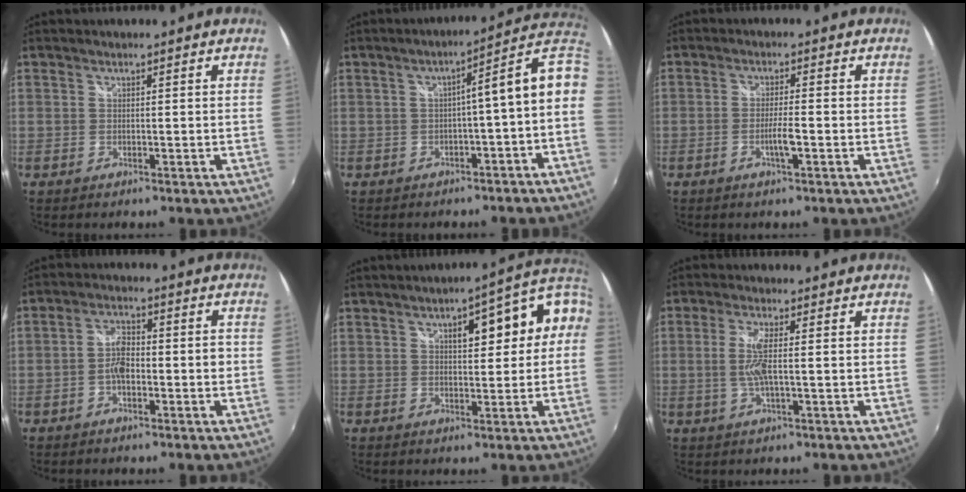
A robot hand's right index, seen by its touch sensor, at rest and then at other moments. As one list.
[{"total": 10.1, "force": [-1.5, 0.7, 9.9], "torque": [-0.132, 0.020, -0.010]}, {"total": 3.1, "force": [-1.2, -0.2, 2.9], "torque": [-0.055, 0.001, -0.020]}, {"total": 4.8, "force": [-1.7, 2.2, 4.0], "torque": [-0.077, 0.017, -0.027]}, {"total": 10.1, "force": [1.6, 3.9, 9.2], "torque": [-0.113, 0.034, 0.036]}, {"total": 5.6, "force": [-0.3, 0.6, 5.5], "torque": [-0.112, 0.002, -0.001]}]